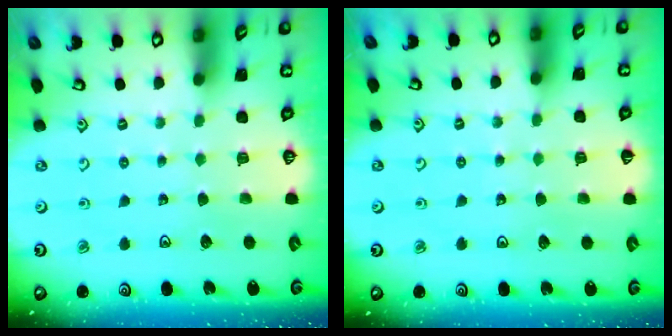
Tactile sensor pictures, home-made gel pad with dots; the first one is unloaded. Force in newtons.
{"total": 2.1, "press": 2.1, "slide": 0.2}